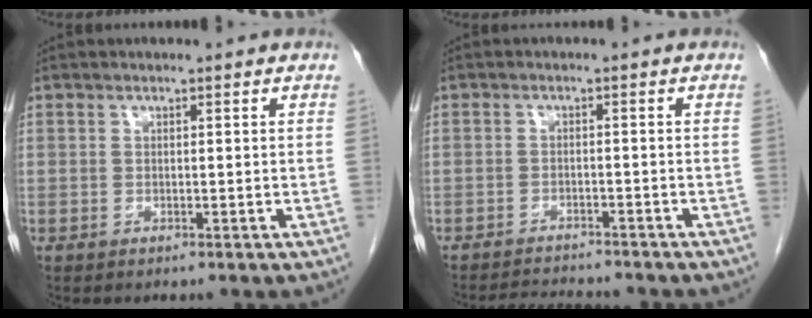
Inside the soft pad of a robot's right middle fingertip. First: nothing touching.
{"total": 6.5, "force": [-6.2, 0.8, 1.6], "torque": [-0.023, -0.007, -0.093]}